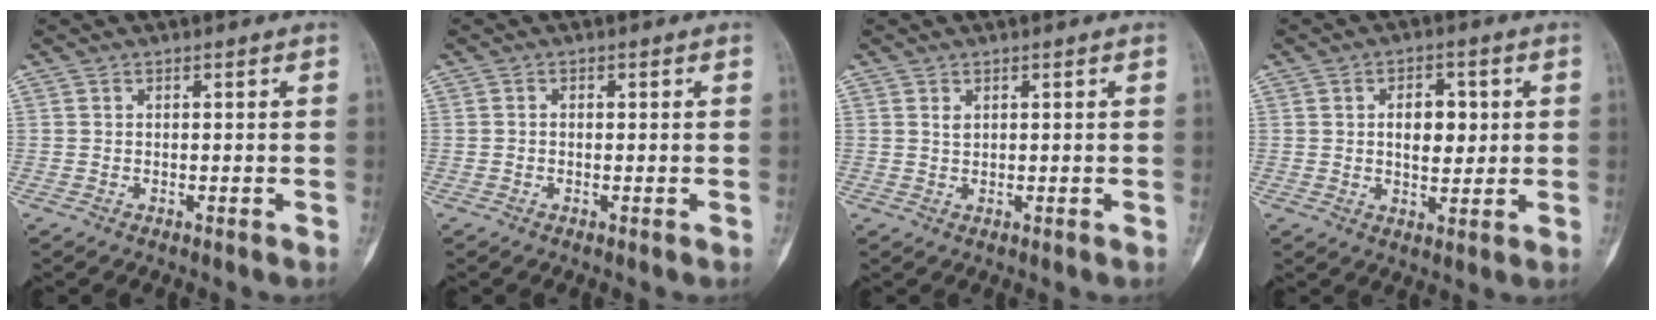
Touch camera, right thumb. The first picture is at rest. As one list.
[{"total": 0.6, "force": [-0.1, 0.4, 0.4], "torque": [-0.009, 0.004, -0.001]}, {"total": 1.1, "force": [0.6, 0.6, 0.6], "torque": [-0.003, -0.002, 0.013]}, {"total": 6.8, "force": [1.2, 4.1, 5.3], "torque": [-0.053, -0.004, 0.018]}]